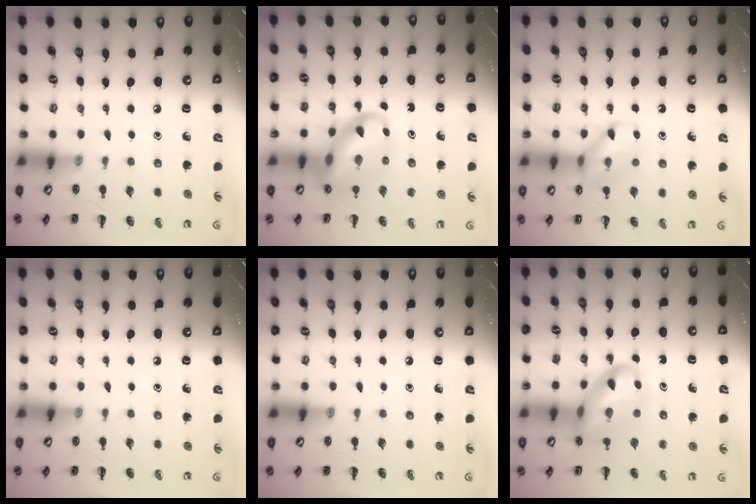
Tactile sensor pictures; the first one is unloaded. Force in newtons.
{"total": 12.7, "press": 12.2, "slide": 3.4}
{"total": 10.1, "press": 10.1, "slide": 0.1}
{"total": 0.0}
{"total": 0.0}
{"total": 14.3, "press": 13.8, "slide": 3.4}